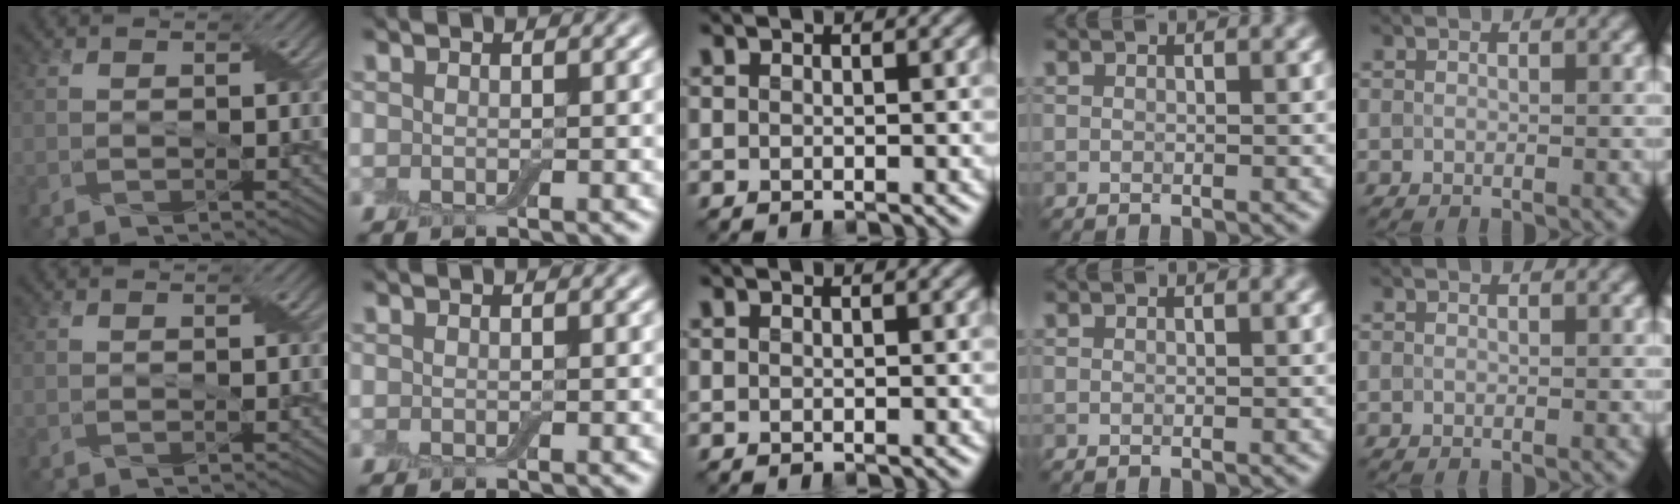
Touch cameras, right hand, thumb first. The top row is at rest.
{}